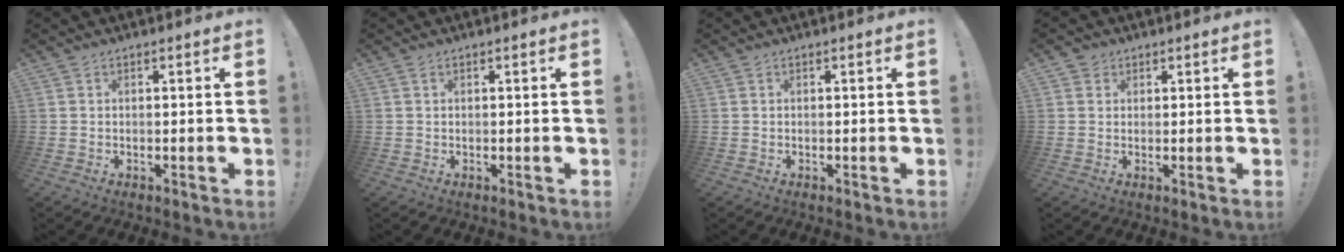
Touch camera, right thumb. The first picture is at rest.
{"total": 0.0}
{"total": 0.0}
{"total": 2.2, "force": [1.1, 1.9, 0.3], "torque": [-0.009, 0.001, 0.020]}